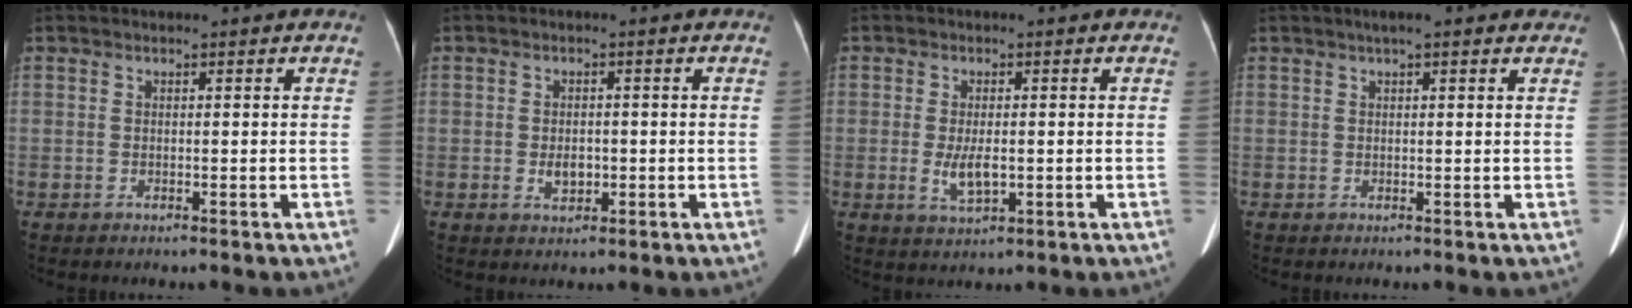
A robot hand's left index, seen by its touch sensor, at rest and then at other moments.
{"total": 2.7, "force": [-0.6, 1.7, 1.9], "torque": [-0.032, 0.003, -0.004]}
{"total": 4.1, "force": [-0.6, 1.5, 3.8], "torque": [-0.076, -0.008, -0.006]}
{"total": 4.9, "force": [3.6, 1.0, 3.2], "torque": [-0.039, 0.029, 0.045]}